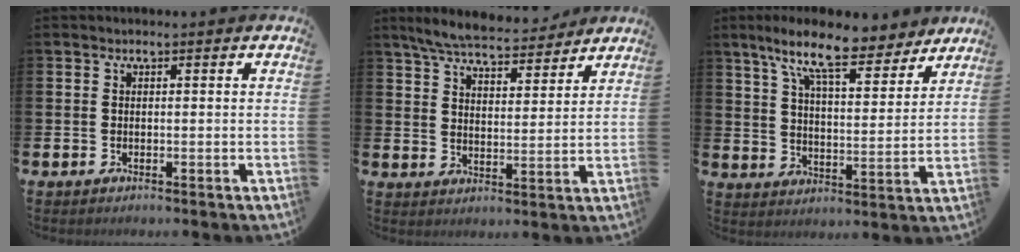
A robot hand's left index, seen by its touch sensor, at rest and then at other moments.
{"total": 6.6, "force": [6.3, 1.0, 1.7], "torque": [-0.047, -0.038, 0.109]}
{"total": 11.4, "force": [9.3, 2.7, 6.2], "torque": [-0.128, -0.046, 0.158]}